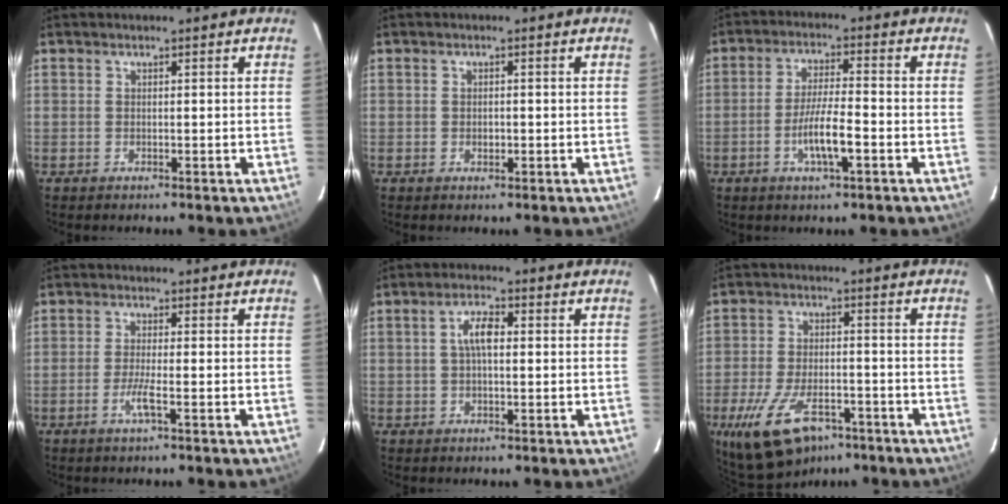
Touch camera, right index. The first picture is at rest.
{"total": 1.2, "force": [-0.4, 0.8, 0.9], "torque": [-0.014, 0.001, -0.007]}
{"total": 7.3, "force": [-3.0, 1.0, 6.6], "torque": [-0.128, -0.004, -0.054]}
{"total": 3.3, "force": [-1.6, -0.3, 2.8], "torque": [-0.059, -0.007, -0.034]}
{"total": 4.2, "force": [0.4, 1.6, 3.8], "torque": [-0.076, 0.012, 0.008]}
{"total": 13.9, "force": [-8.7, 6.6, 8.5], "torque": [-0.189, -0.024, -0.150]}